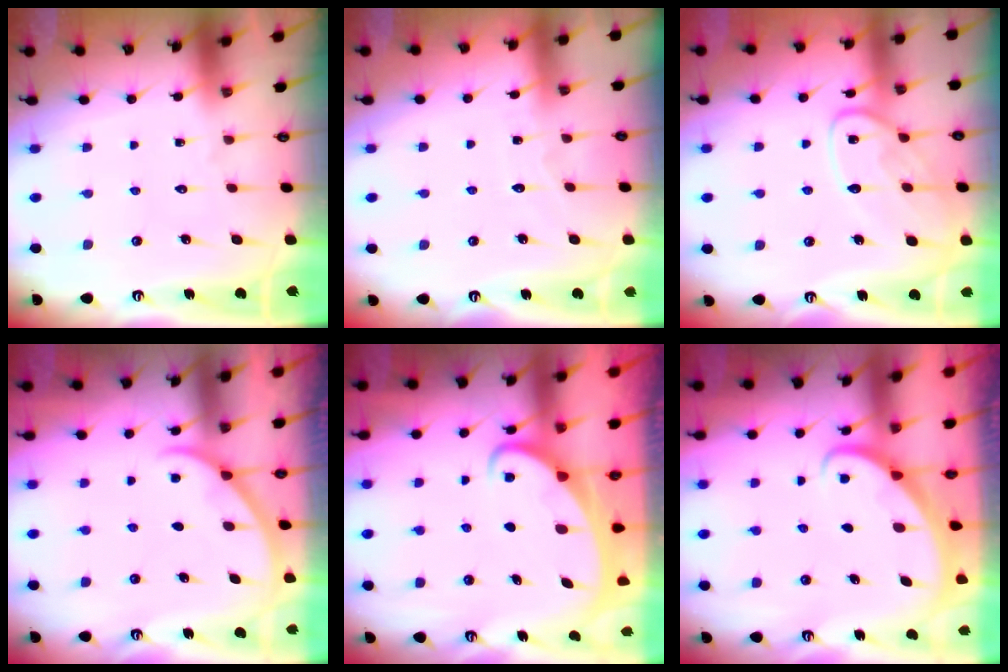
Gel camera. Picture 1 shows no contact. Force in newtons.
{"total": 2.8, "press": 2.7, "slide": 0.4}
{"total": 12.7, "press": 12.7, "slide": 1.1}
{"total": 2.5, "press": 2.5, "slide": 0.2}
{"total": 2.7, "press": 2.7, "slide": 0.3}
{"total": 2.3, "press": 2.3, "slide": 0.1}